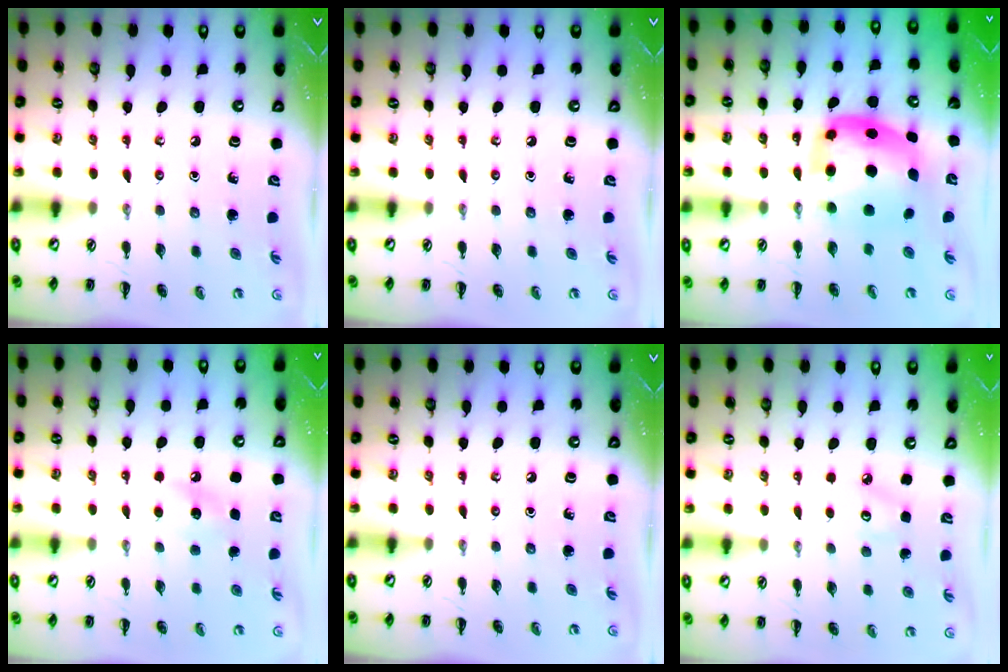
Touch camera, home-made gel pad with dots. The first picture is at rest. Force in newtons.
{"total": 0.0}
{"total": 7.0, "press": 6.8, "slide": 1.6}
{"total": 8.1, "press": 7.9, "slide": 1.8}
{"total": 0.0}
{"total": 3.5, "press": 3.4, "slide": 1.0}